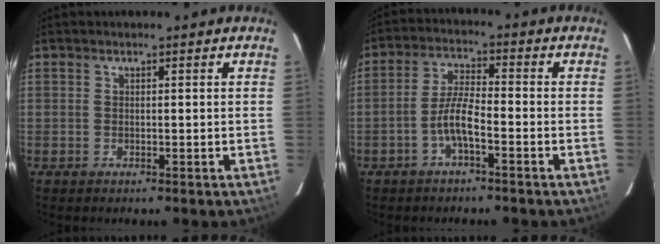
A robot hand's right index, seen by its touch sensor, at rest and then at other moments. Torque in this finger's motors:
{"motor_torque": [0.97, -0.55, 0.52, 0.14]}